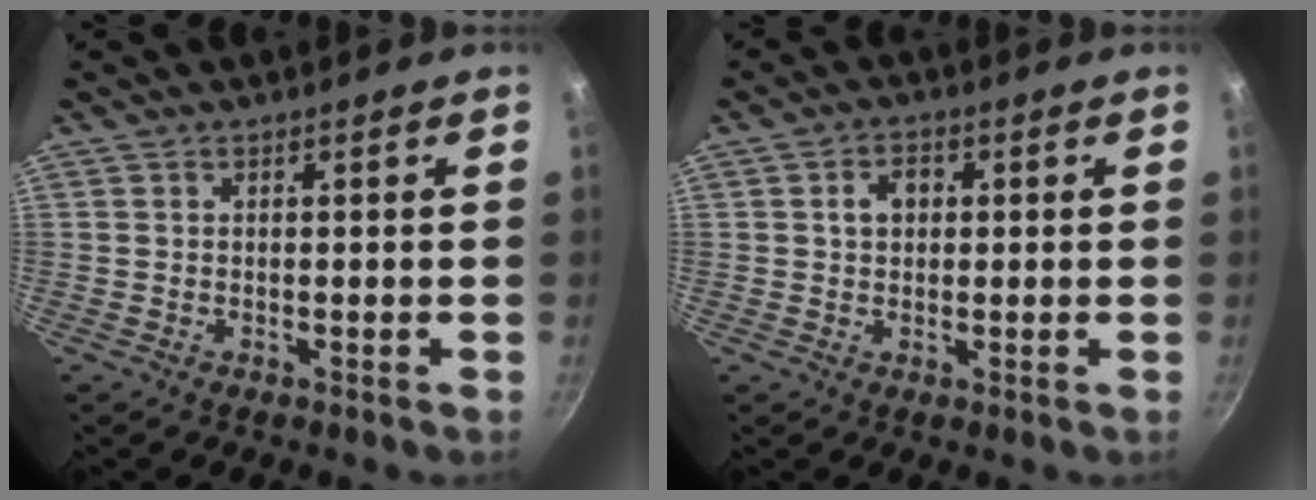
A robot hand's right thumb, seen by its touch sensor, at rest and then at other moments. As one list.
[{"total": 3.8, "force": [0.7, 3.0, 2.3], "torque": [-0.019, 0.009, 0.008]}]